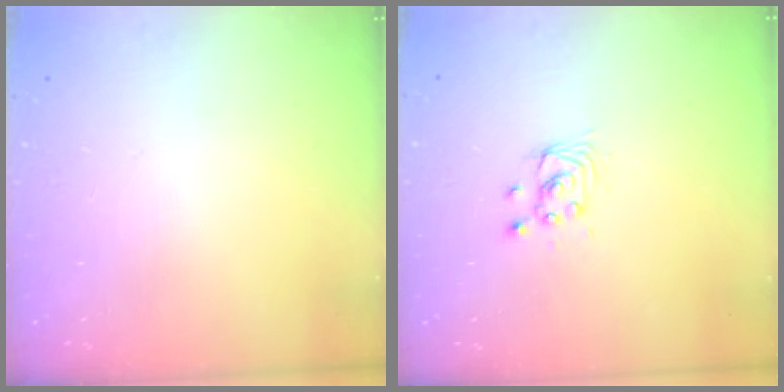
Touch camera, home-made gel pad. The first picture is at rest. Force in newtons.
{"total": 2.8, "press": 2.8, "slide": 0.2}